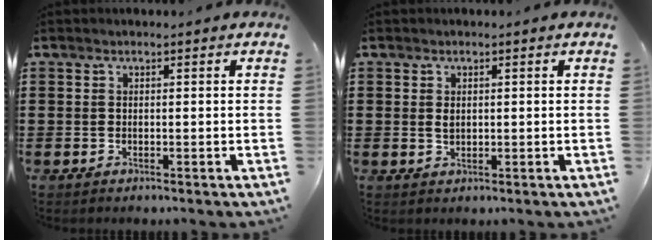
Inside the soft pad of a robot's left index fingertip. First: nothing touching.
{"total": 1.3, "force": [0.3, 0.8, 0.9], "torque": [-0.021, 0.005, 0.005]}